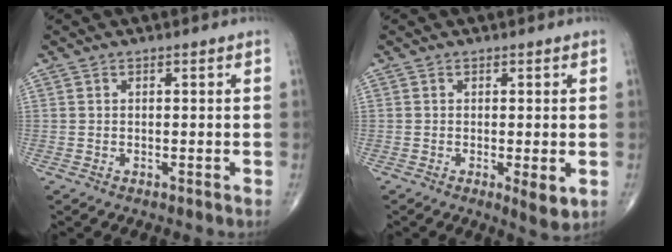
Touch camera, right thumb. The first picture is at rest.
{"total": 3.6, "force": [-0.8, 0.9, 3.4], "torque": [-0.052, -0.013, -0.013]}